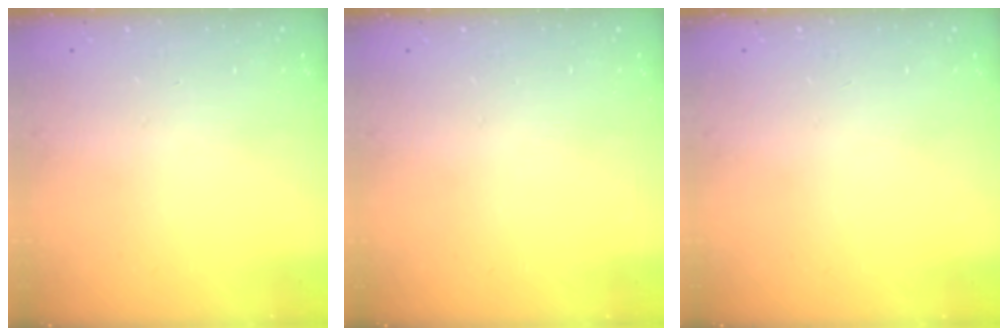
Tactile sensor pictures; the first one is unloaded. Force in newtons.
{"total": 0.0}
{"total": 0.0}